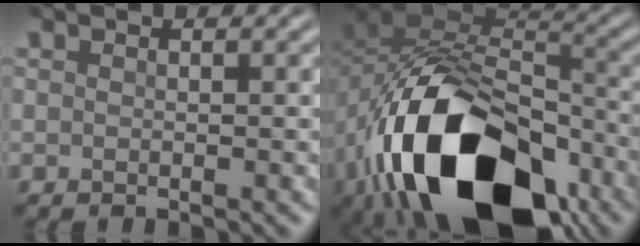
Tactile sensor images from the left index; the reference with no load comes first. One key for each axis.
{"total": 17.0, "fx": -8.2, "fy": 9.5, "fz": 11.5, "tx": -0.207, "ty": -0.017, "tz": -0.140}